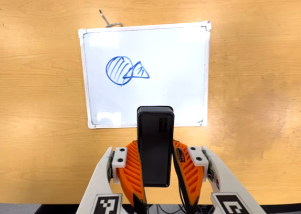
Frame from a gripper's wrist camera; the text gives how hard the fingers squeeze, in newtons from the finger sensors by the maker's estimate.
{"total": 5.1, "left": 3.7, "right": 6.5}